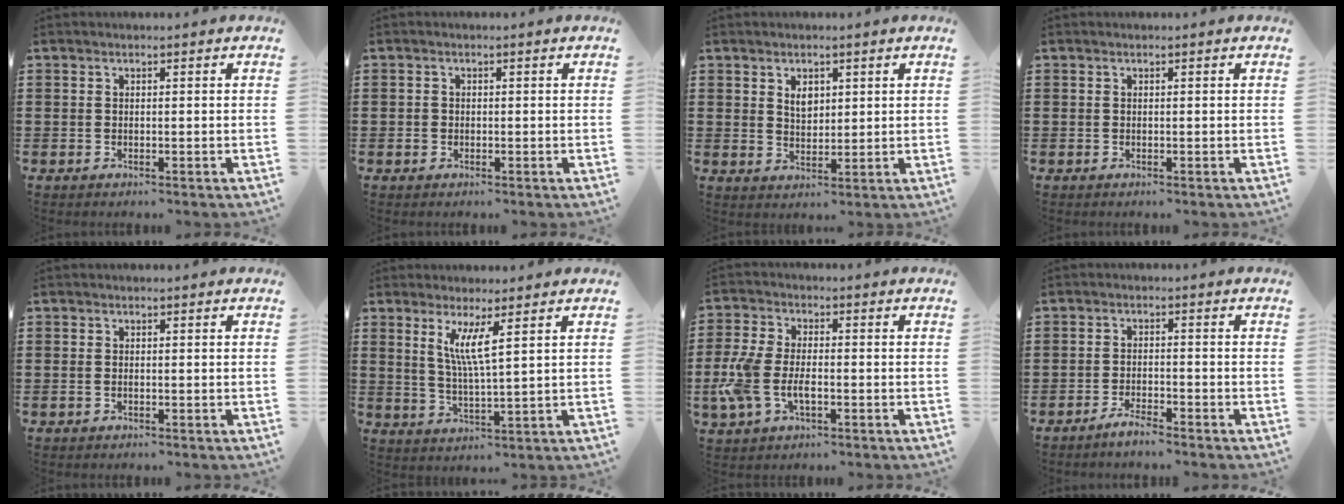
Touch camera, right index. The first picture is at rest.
{"total": 0.9, "force": [-0.3, 0.8, 0.3], "torque": [-0.008, 0.003, -0.008]}
{"total": 2.9, "force": [1.5, 1.8, 1.7], "torque": [-0.031, 0.002, 0.025]}
{"total": 0.0}
{"total": 0.7, "force": [-0.3, 0.4, 0.5], "torque": [-0.013, -0.001, -0.005]}
{"total": 5.1, "force": [2.4, 0.1, 4.5], "torque": [-0.096, -0.003, 0.039]}
{"total": 6.6, "force": [-1.9, 3.6, 5.1], "torque": [-0.133, -0.003, -0.044]}
{"total": 2.3, "force": [-2.2, 0.0, 0.7], "torque": [-0.012, 0.004, -0.042]}